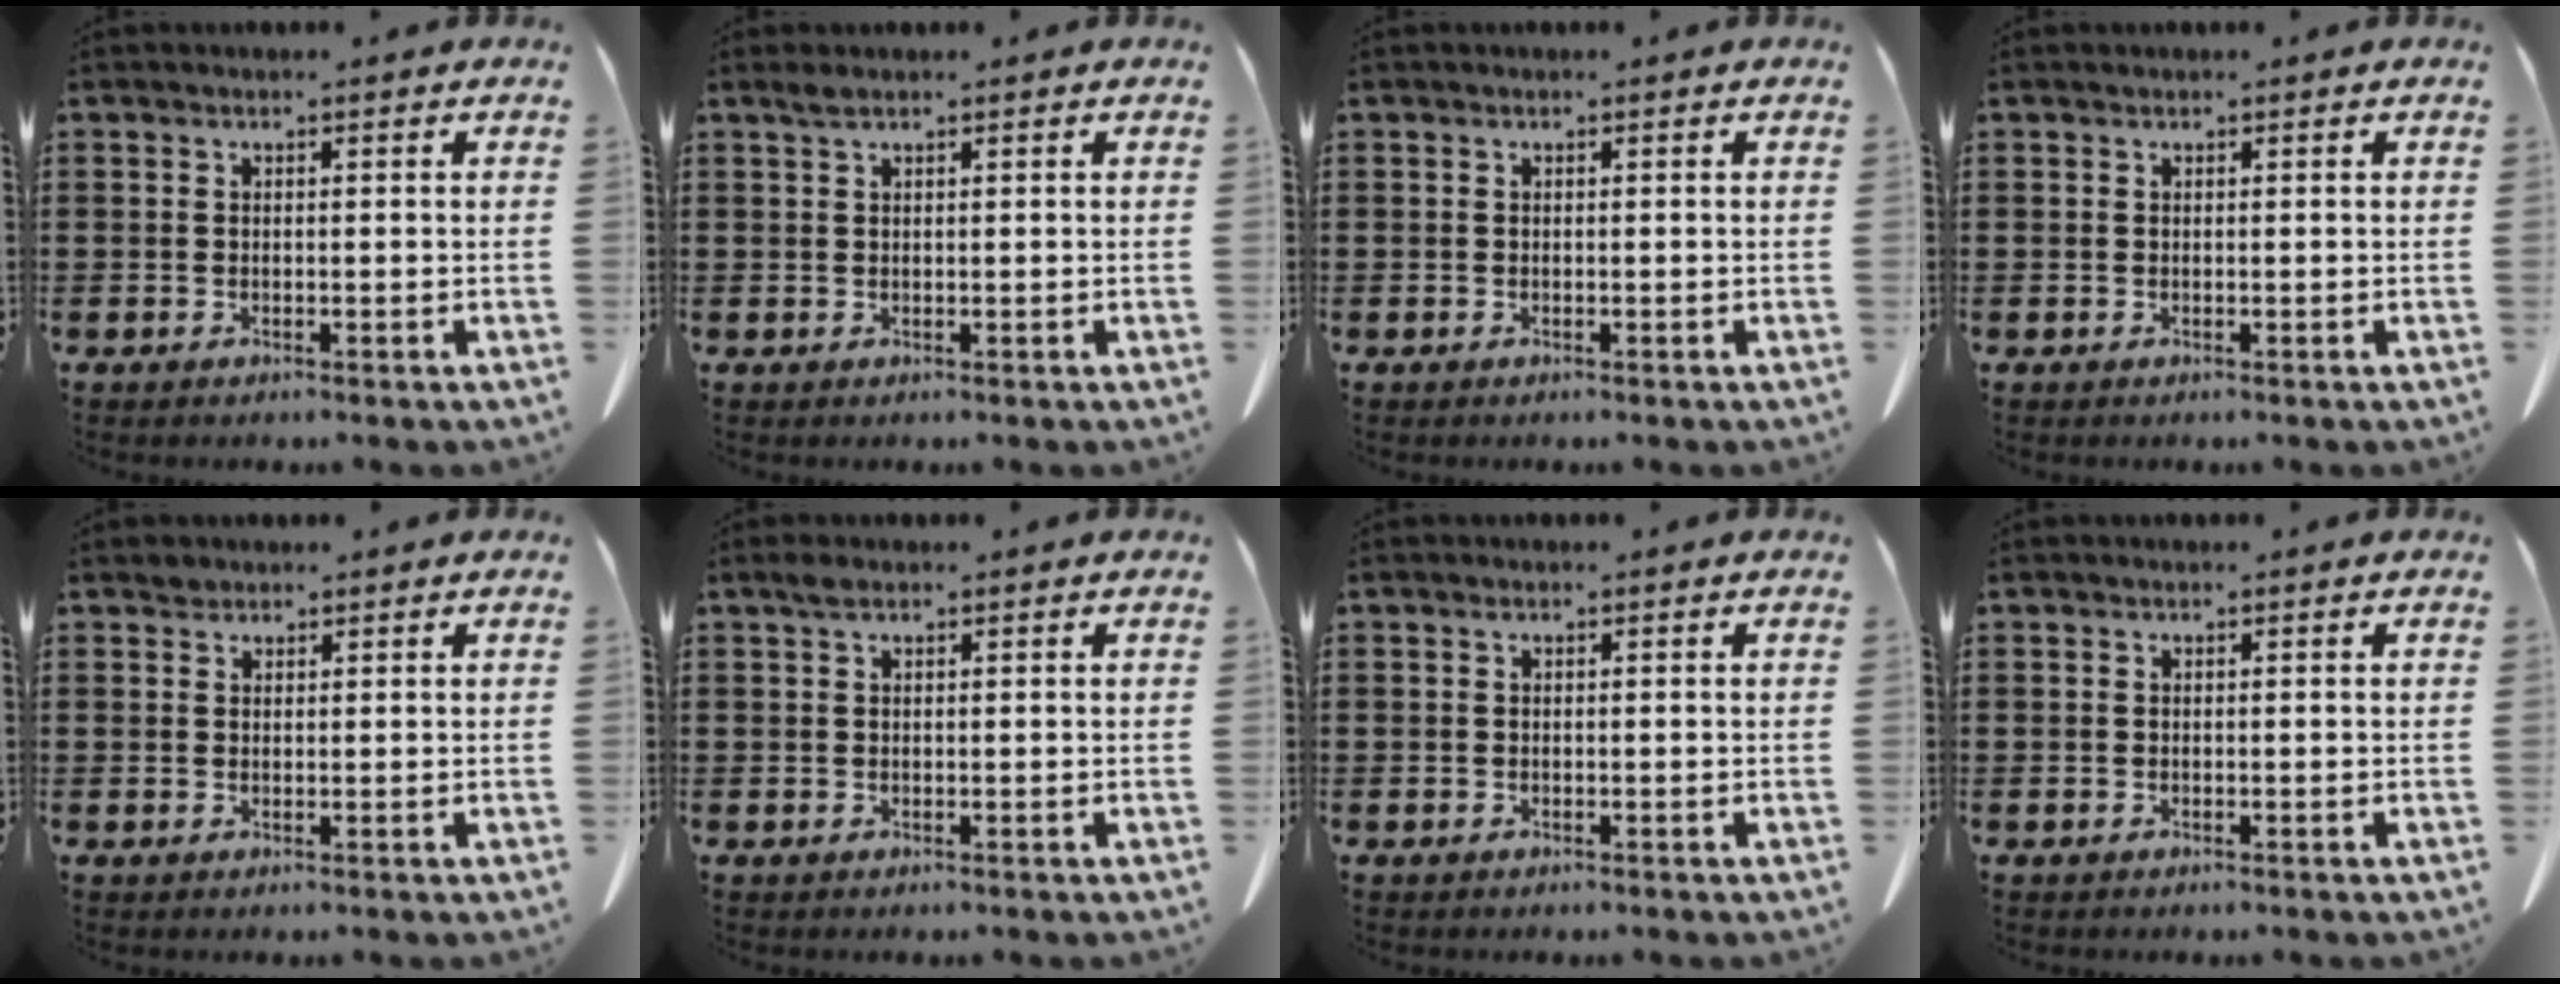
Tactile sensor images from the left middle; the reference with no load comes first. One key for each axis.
{"total": 1.1, "fx": 0.7, "fy": 0.1, "fz": 0.8, "tx": -0.019, "ty": -0.001, "tz": 0.014}
{"total": 0.0}
{"total": 0.0}
{"total": 1.0, "fx": 0.9, "fy": 0.4, "fz": 0.1, "tx": -0.004, "ty": 0.000, "tz": 0.018}
{"total": 1.1, "fx": 0.7, "fy": 0.4, "fz": 0.8, "tx": -0.019, "ty": 0.002, "tz": 0.012}
{"total": 0.0}
{"total": 0.0}